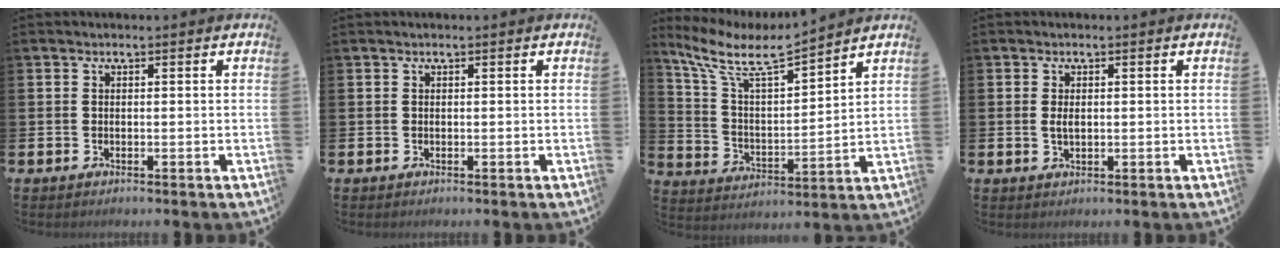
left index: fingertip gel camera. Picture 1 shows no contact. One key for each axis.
{"total": 0.0}
{"total": 8.0, "fx": 6.9, "fy": 1.6, "fz": 3.6, "tx": -0.109, "ty": -0.040, "tz": 0.118}
{"total": 1.4, "fx": 0.1, "fy": 0.7, "fz": 1.1, "tx": -0.014, "ty": 0.002, "tz": -0.001}